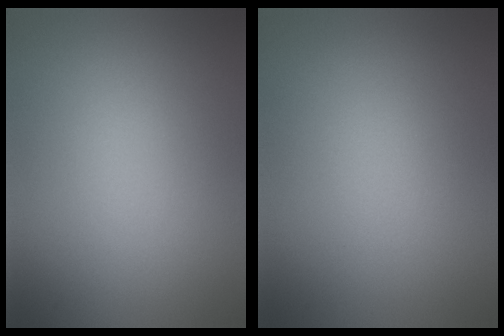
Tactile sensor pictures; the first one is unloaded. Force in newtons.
{"total": 0.0}